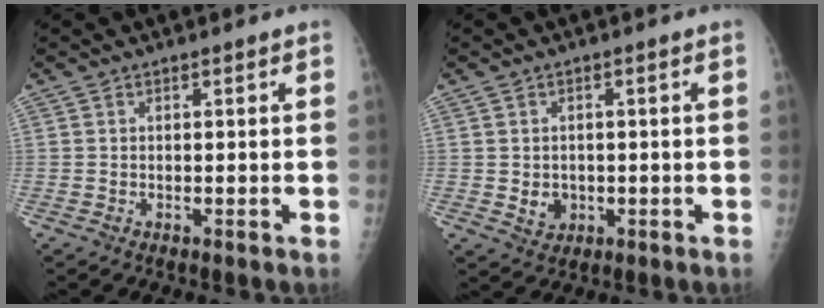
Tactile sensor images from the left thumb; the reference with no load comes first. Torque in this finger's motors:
{"motor_torque": [-0.30, 0.32, -0.10, -0.04, 0.02]}